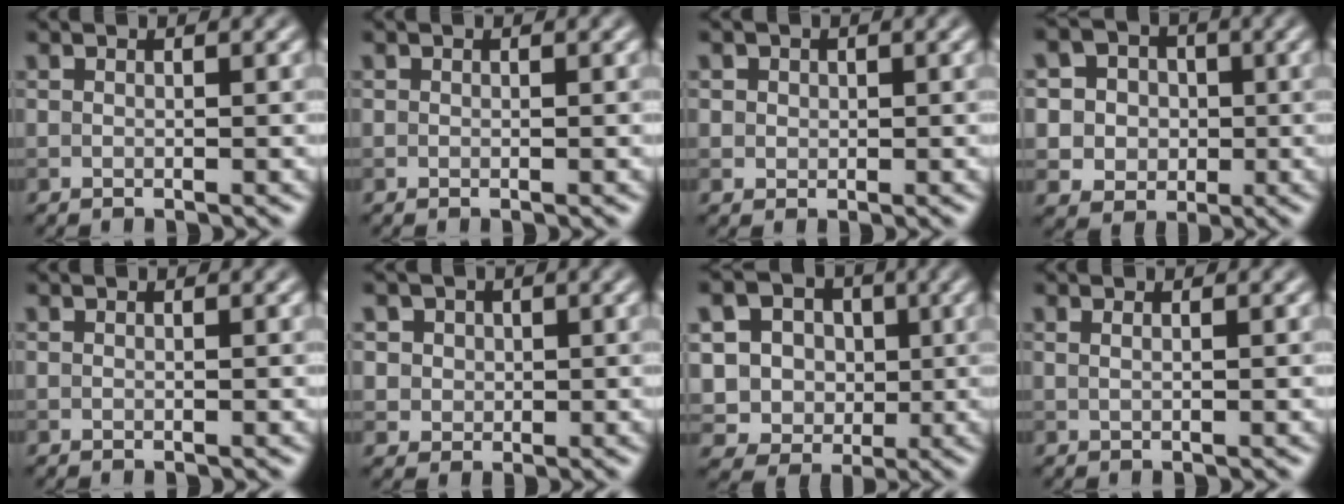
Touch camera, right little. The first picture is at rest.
{"total": 0.0}
{"total": 1.7, "force": [0.7, 1.4, 0.6], "torque": [-0.009, 0.004, 0.016]}
{"total": 6.2, "force": [1.3, 5.6, 2.1], "torque": [-0.040, 0.021, 0.012]}
{"total": 0.0}
{"total": 4.4, "force": [1.9, 3.6, 1.8], "torque": [-0.025, 0.011, 0.022]}
{"total": 8.2, "force": [2.0, 7.1, 3.6], "torque": [-0.062, 0.018, 0.014]}
{"total": 1.1, "force": [0.6, 0.5, 0.7], "torque": [-0.006, -0.006, 0.002]}